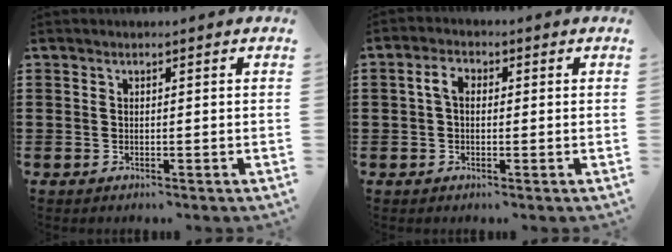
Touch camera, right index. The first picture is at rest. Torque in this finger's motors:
{"motor_torque": [0.48, -0.29, 0.18, 0.07]}